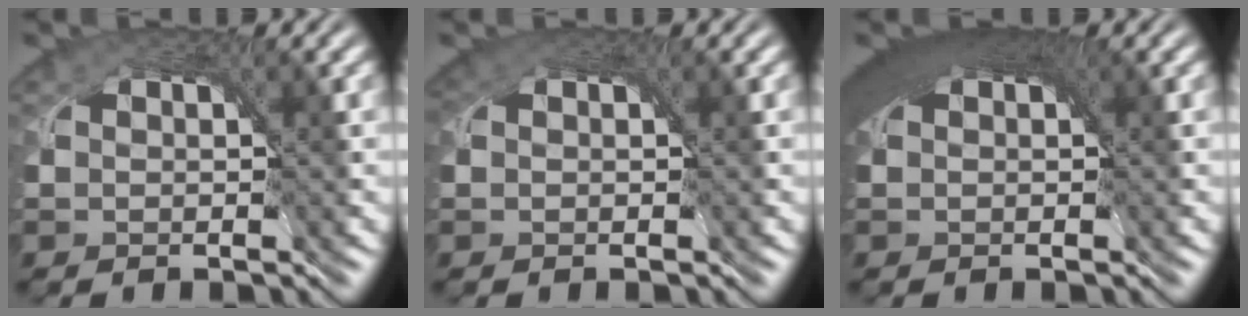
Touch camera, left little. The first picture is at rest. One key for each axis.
{"total": 2.4, "fx": 1.0, "fy": 1.7, "fz": 1.3, "tx": -0.030, "ty": 0.004, "tz": 0.010}
{"total": 6.8, "fx": 2.9, "fy": 3.2, "fz": 5.2, "tx": -0.082, "ty": 0.017, "tz": 0.032}